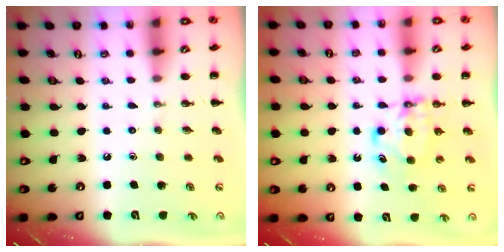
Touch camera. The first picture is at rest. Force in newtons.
{"total": 6.1, "press": 6.0, "slide": 0.7}